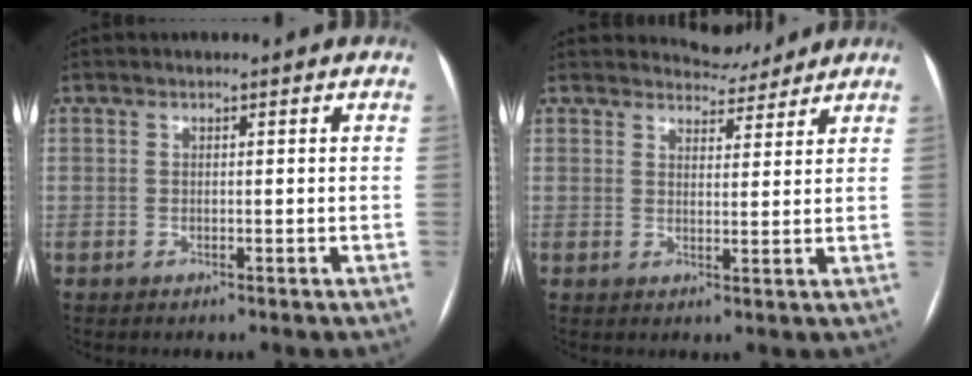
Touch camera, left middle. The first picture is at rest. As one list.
[{"total": 4.3, "force": [4.2, 1.0, -0.3], "torque": [0.000, -0.001, 0.057]}]